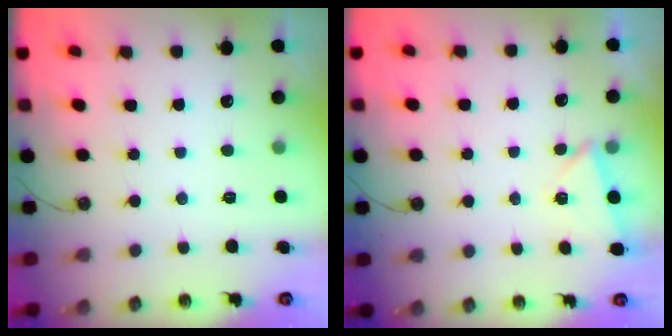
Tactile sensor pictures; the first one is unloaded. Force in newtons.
{"total": 2.7, "press": 2.5, "slide": 1.1}